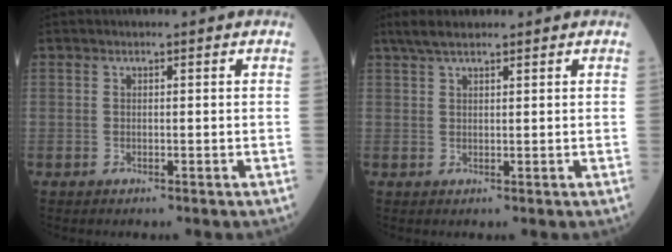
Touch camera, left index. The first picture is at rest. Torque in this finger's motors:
{"motor_torque": [0.00, 0.00, 0.01, 0.01]}